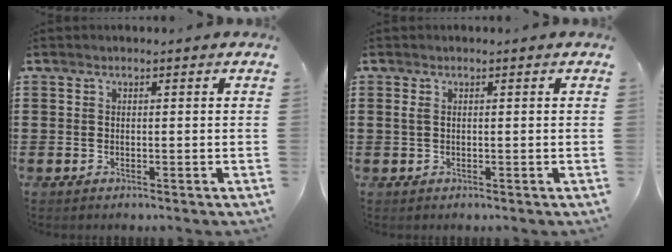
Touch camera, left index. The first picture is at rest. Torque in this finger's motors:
{"motor_torque": [0.28, -0.17, 0.01, 0.02]}